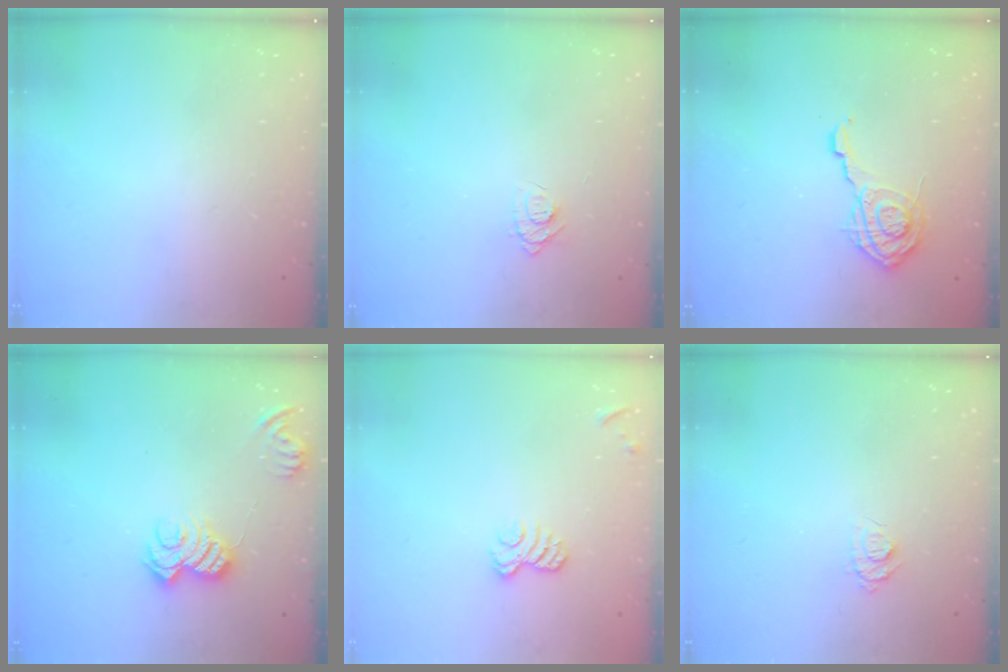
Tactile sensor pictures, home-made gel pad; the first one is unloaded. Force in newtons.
{"total": 6.8, "press": 6.8, "slide": 0.7}
{"total": 11.2, "press": 11.2, "slide": 0.9}
{"total": 10.4, "press": 10.4, "slide": 0.3}
{"total": 5.4, "press": 5.2, "slide": 1.3}
{"total": 6.2, "press": 6.2, "slide": 0.6}